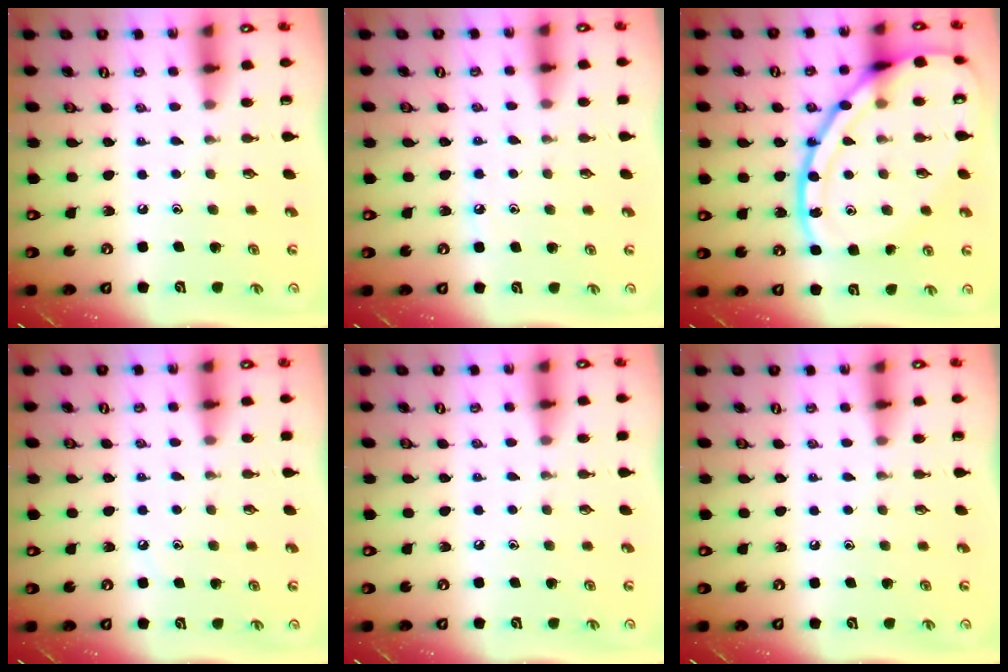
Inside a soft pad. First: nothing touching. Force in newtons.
{"total": 5.2, "press": 5.2, "slide": 0.6}
{"total": 22.5, "press": 22.4, "slide": 2.1}
{"total": 3.7, "press": 3.6, "slide": 0.6}
{"total": 0.0}
{"total": 0.0}